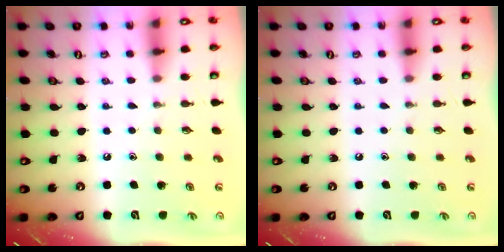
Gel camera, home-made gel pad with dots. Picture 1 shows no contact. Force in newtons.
{"total": 0.0}